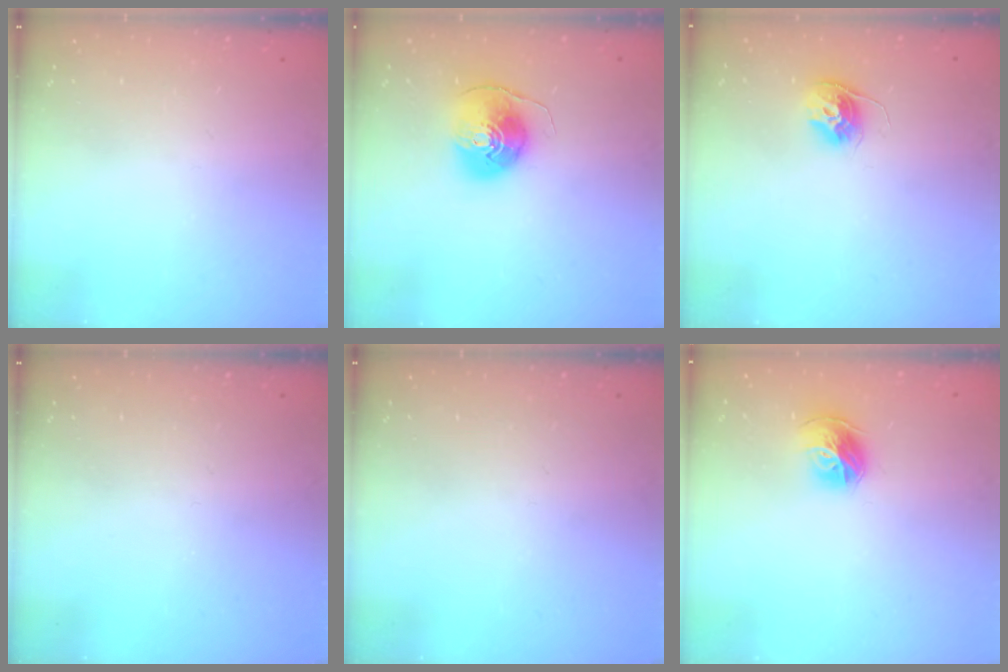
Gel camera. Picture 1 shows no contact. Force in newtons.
{"total": 8.8, "press": 8.7, "slide": 1.0}
{"total": 10.2, "press": 10.1, "slide": 0.7}
{"total": 0.0}
{"total": 0.0}
{"total": 10.6, "press": 10.5, "slide": 1.2}